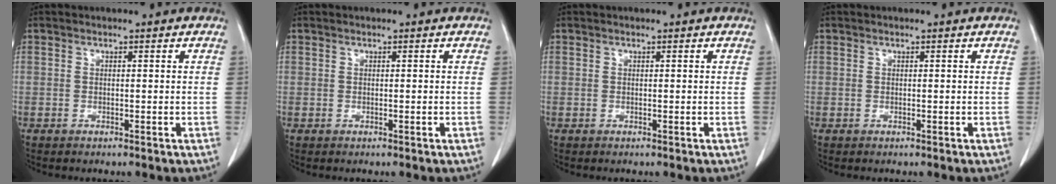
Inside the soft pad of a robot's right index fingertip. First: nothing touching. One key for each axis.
{"total": 0.0}
{"total": 0.0}
{"total": 0.0}